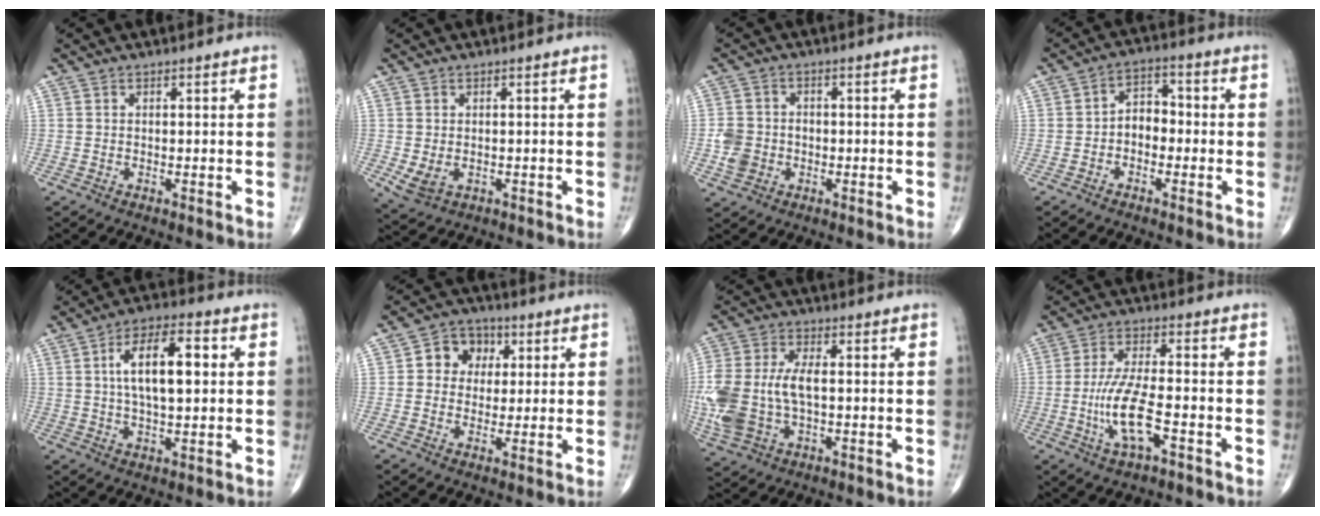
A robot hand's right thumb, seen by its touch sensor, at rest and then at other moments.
{"total": 3.8, "force": [-0.7, 2.8, 2.6], "torque": [-0.049, -0.006, 0.001]}
{"total": 5.2, "force": [-1.3, 4.5, 2.3], "torque": [-0.033, 0.012, -0.024]}
{"total": 5.4, "force": [-1.2, 3.8, 3.6], "torque": [-0.035, 0.028, -0.034]}
{"total": 12.2, "force": [2.0, 5.1, 10.8], "torque": [-0.176, 0.014, 0.031]}
{"total": 7.3, "force": [1.7, 6.2, 3.5], "torque": [-0.017, 0.006, 0.019]}
{"total": 15.1, "force": [-1.2, 8.6, 12.3], "torque": [-0.300, 0.005, -0.016]}
{"total": 10.0, "force": [-3.2, 3.2, 8.9], "torque": [-0.187, 0.016, -0.059]}